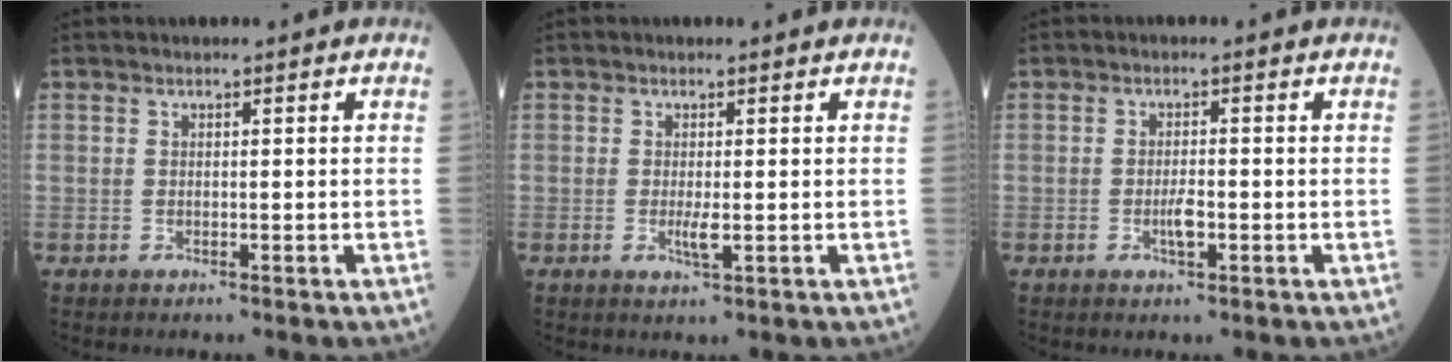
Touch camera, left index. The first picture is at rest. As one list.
[{"total": 1.9, "force": [0.1, 0.3, 1.9], "torque": [-0.038, -0.002, 0.003]}, {"total": 2.1, "force": [-0.7, 0.5, 2.0], "torque": [-0.037, 0.000, -0.010]}]